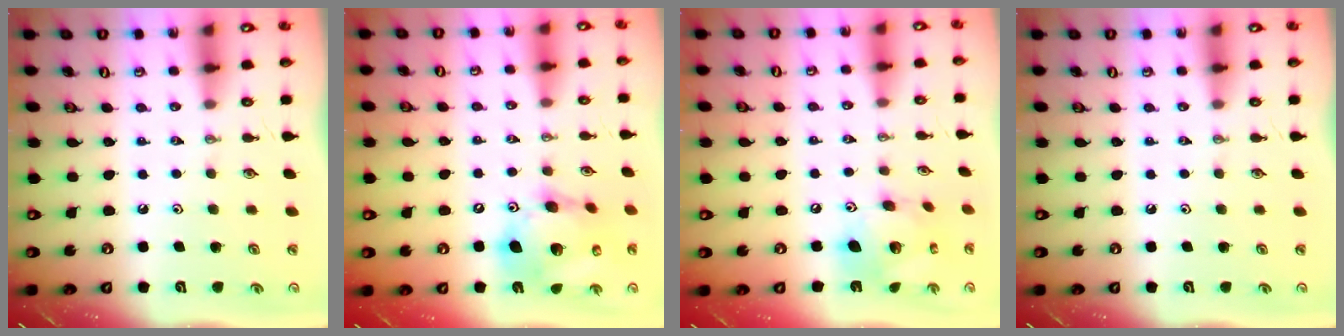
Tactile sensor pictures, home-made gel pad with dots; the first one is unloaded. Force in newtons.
{"total": 16.8, "press": 16.5, "slide": 3.0}
{"total": 15.1, "press": 15.0, "slide": 1.3}
{"total": 0.0}